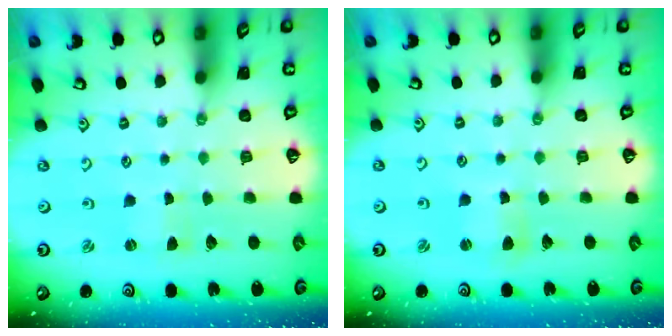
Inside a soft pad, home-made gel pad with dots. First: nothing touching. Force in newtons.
{"total": 2.7, "press": 2.6, "slide": 0.3}